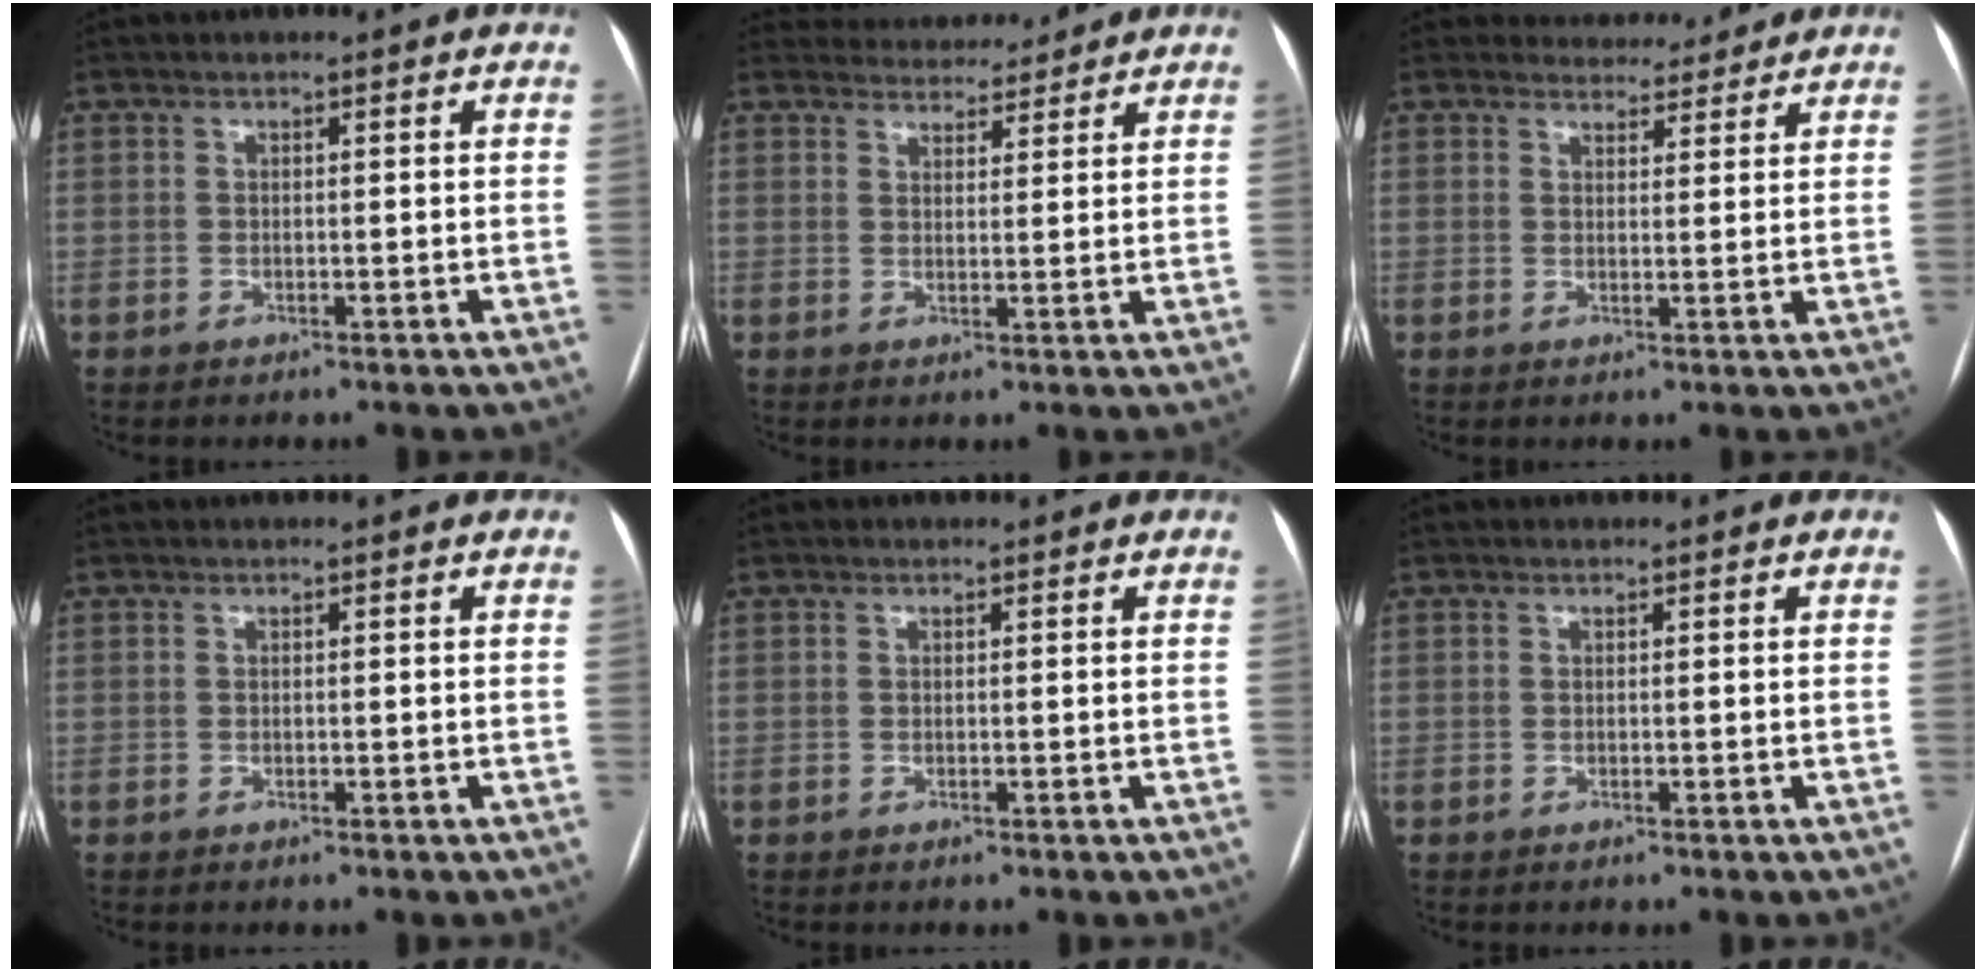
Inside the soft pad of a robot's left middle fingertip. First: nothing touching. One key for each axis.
{"total": 7.4, "fx": 7.1, "fy": 1.8, "fz": 0.5, "tx": 0.002, "ty": 0.014, "tz": 0.092}
{"total": 5.2, "fx": 4.9, "fy": 1.7, "fz": -0.2, "tx": 0.007, "ty": 0.004, "tz": 0.058}
{"total": 0.0}
{"total": 0.0}
{"total": 0.0}